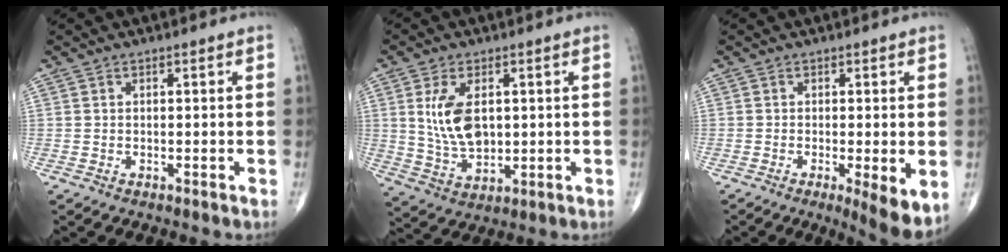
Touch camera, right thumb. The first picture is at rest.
{"total": 9.8, "force": [1.8, 5.6, 7.8], "torque": [-0.142, -0.013, 0.046]}
{"total": 6.5, "force": [-1.6, 1.3, 6.2], "torque": [-0.094, -0.021, -0.026]}